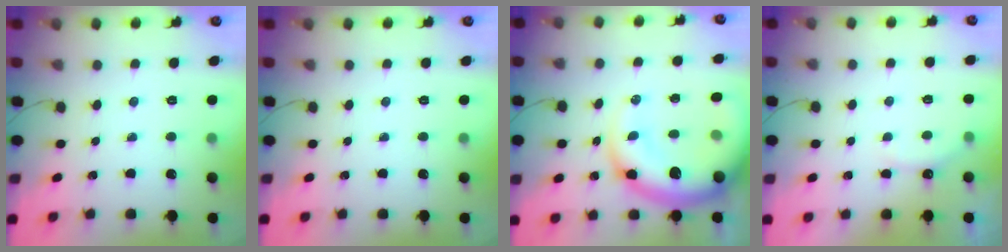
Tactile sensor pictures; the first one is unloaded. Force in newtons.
{"total": 0.0}
{"total": 20.2, "press": 19.6, "slide": 4.9}
{"total": 4.7, "press": 4.6, "slide": 0.9}